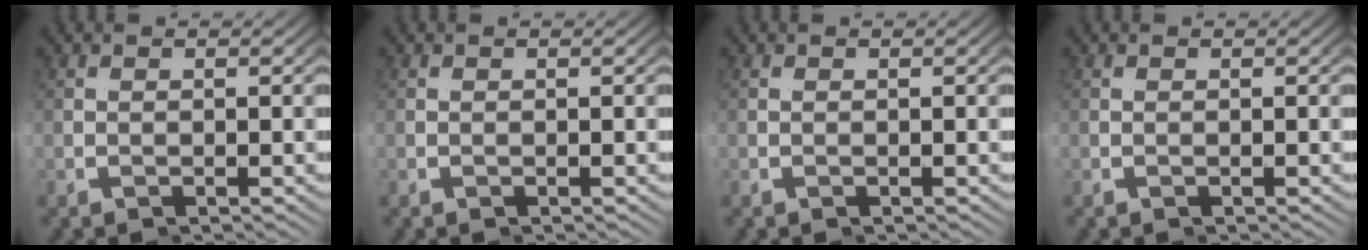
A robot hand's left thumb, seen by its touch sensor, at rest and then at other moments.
{"total": 0.0}
{"total": 0.0}
{"total": 0.0}